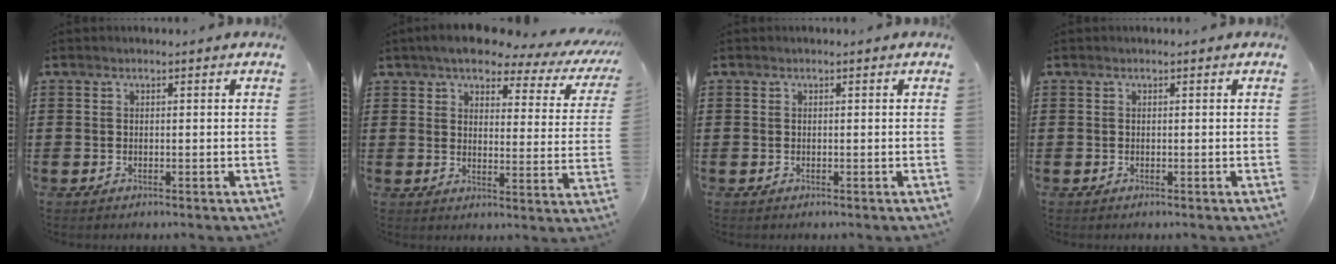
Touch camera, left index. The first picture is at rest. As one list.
[{"total": 5.8, "force": [4.8, 1.4, 2.9], "torque": [-0.073, -0.022, 0.077]}, {"total": 0.0}, {"total": 0.0}]